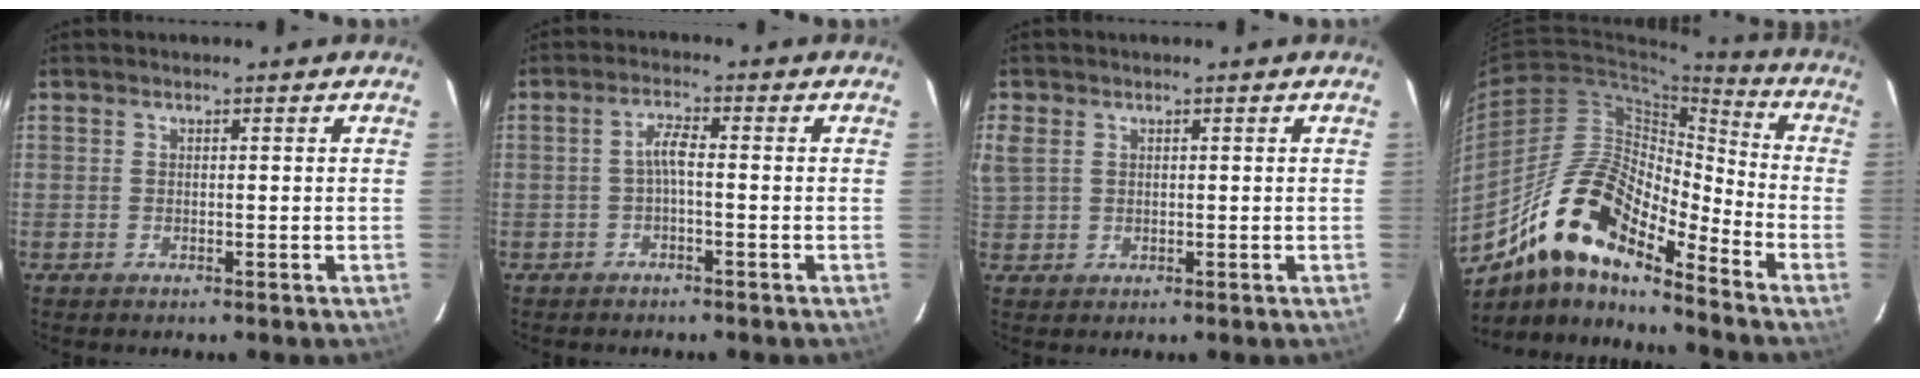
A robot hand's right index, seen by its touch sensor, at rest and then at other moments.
{"total": 2.5, "force": [-0.7, 0.3, 2.4], "torque": [-0.049, 0.009, -0.014]}
{"total": 5.0, "force": [1.6, 3.8, 2.7], "torque": [-0.059, 0.007, 0.034]}
{"total": 17.8, "force": [-12.7, 5.3, 11.3], "torque": [-0.195, 0.000, -0.250]}